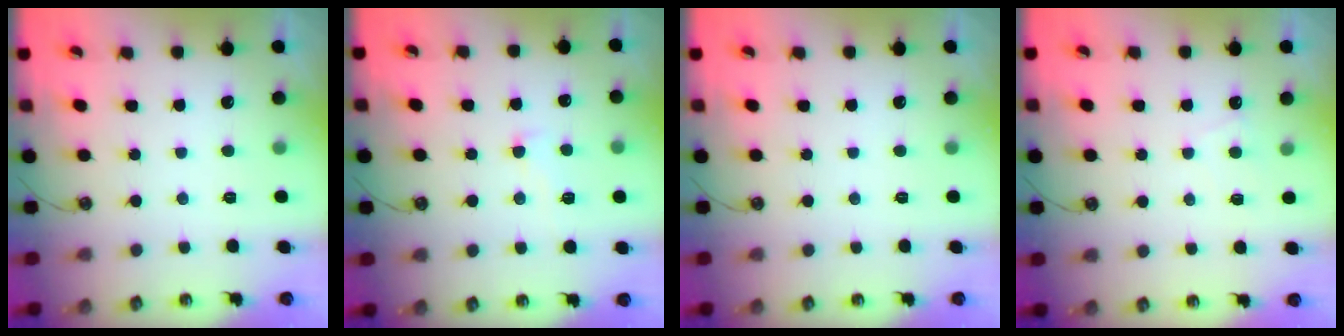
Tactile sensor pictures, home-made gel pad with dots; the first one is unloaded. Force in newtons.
{"total": 2.1, "press": 2.0, "slide": 0.5}
{"total": 0.0}
{"total": 1.5, "press": 1.4, "slide": 0.4}